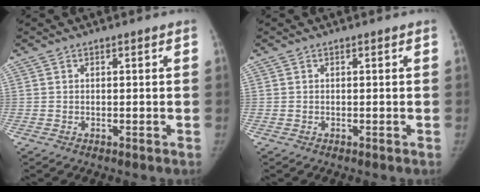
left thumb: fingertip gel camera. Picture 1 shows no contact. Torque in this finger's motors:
{"motor_torque": [0.04, 0.07, 0.31, -0.11, 0.01]}